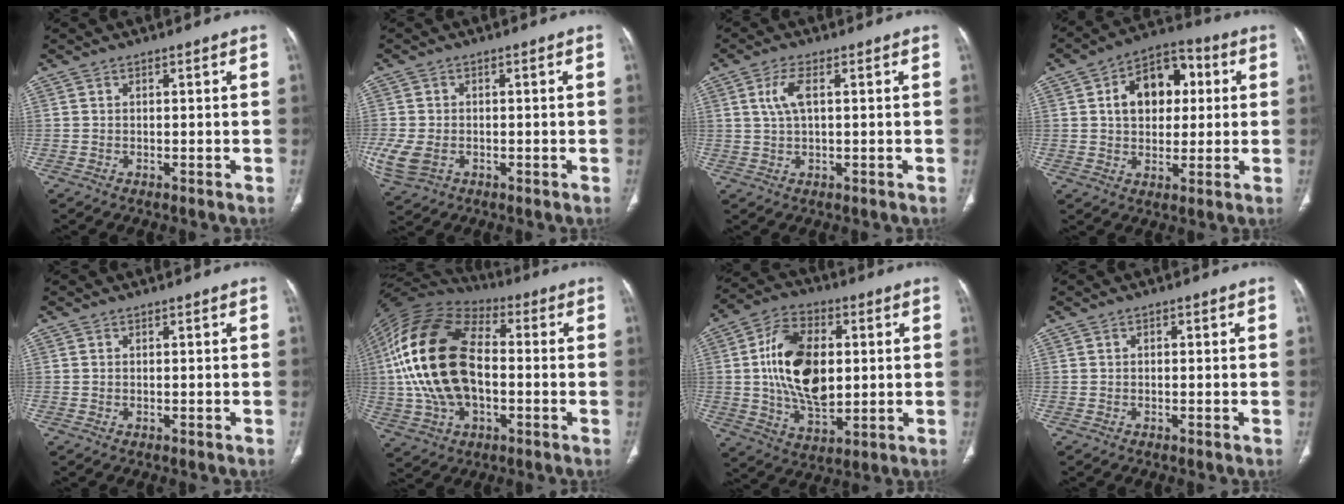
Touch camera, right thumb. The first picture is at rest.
{"total": 7.2, "force": [-1.7, 5.2, 4.8], "torque": [-0.118, -0.003, -0.024]}
{"total": 4.5, "force": [1.2, 1.7, 4.0], "torque": [-0.097, 0.008, 0.026]}
{"total": 13.6, "force": [2.9, 9.2, 9.6], "torque": [-0.109, 0.017, 0.039]}
{"total": 0.0}
{"total": 23.7, "force": [0.1, 14.0, 19.1], "torque": [-0.385, 0.016, 0.001]}
{"total": 17.5, "force": [1.8, 10.5, 13.9], "torque": [-0.228, -0.002, 0.036]}
{"total": 0.7, "force": [0.2, 0.5, 0.5], "torque": [-0.004, 0.002, 0.002]}